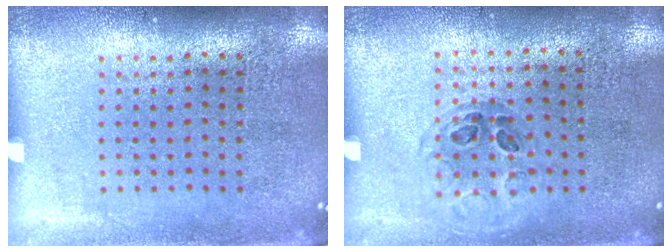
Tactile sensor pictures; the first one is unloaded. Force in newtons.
{"total": 1.0, "press": 0.7, "slide": 0.6}